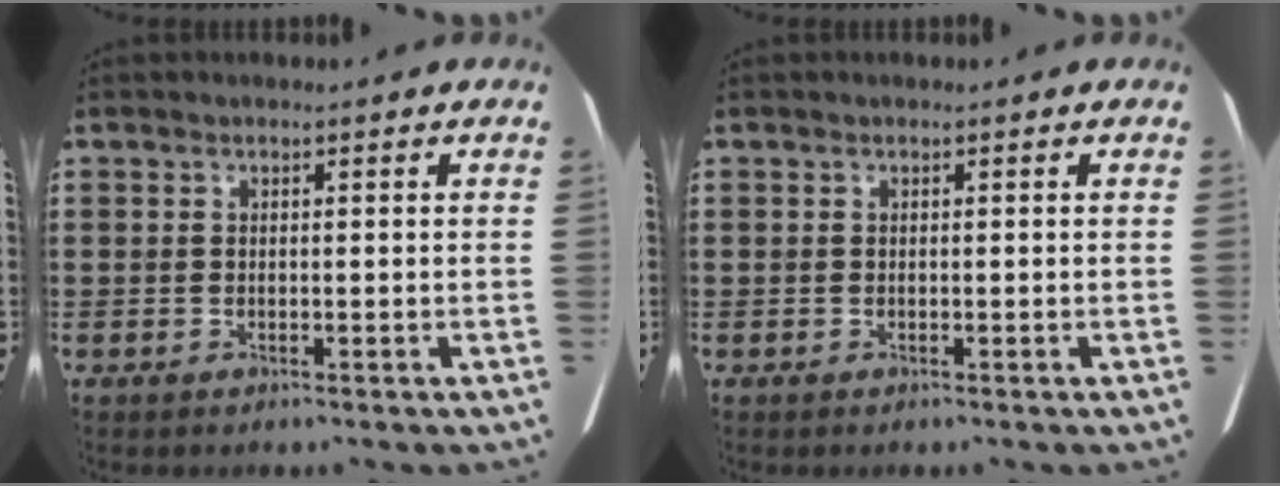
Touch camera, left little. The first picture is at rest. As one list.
[{"total": 0.0}]